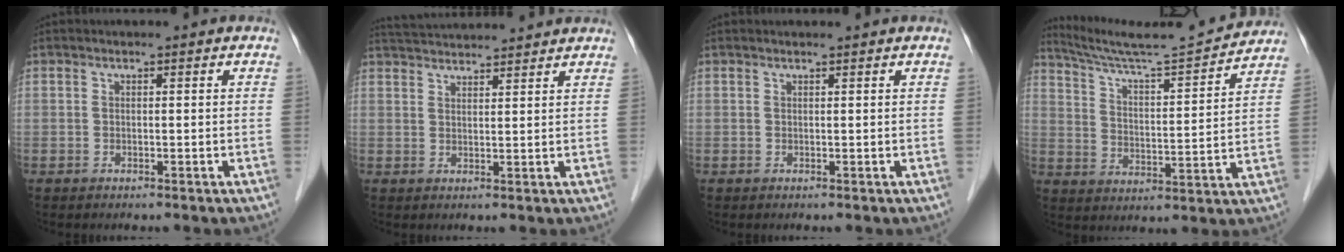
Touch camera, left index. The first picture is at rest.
{"total": 10.3, "force": [9.9, 0.2, 2.9], "torque": [-0.056, 0.035, 0.148]}
{"total": 0.9, "force": [0.9, -0.2, 0.2], "torque": [-0.007, 0.004, 0.018]}
{"total": 15.3, "force": [14.7, -0.9, 4.2], "torque": [-0.084, -0.013, 0.229]}